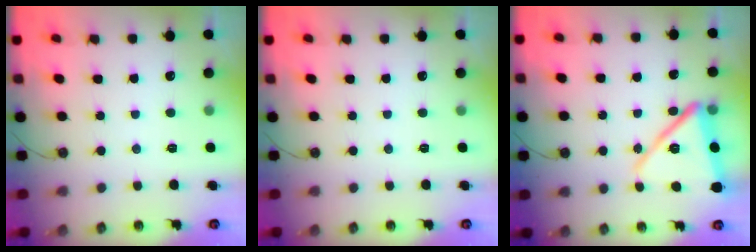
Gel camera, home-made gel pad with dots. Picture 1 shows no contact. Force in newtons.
{"total": 0.0}
{"total": 15.4, "press": 12.5, "slide": 9.1}